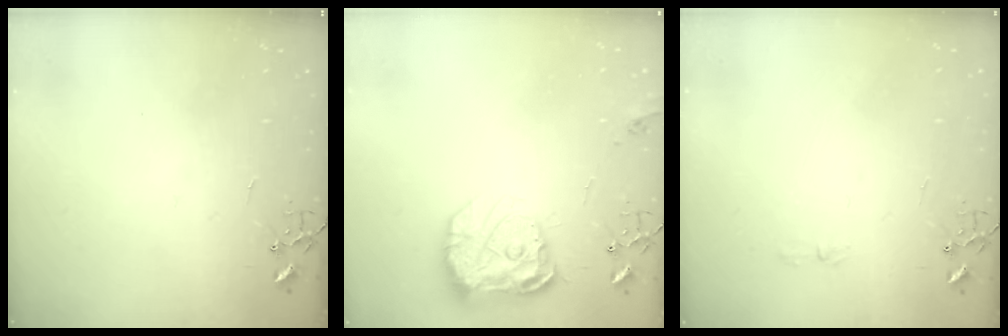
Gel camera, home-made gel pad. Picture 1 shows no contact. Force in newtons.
{"total": 15.5, "press": 15.4, "slide": 1.2}
{"total": 2.9, "press": 2.9, "slide": 0.5}